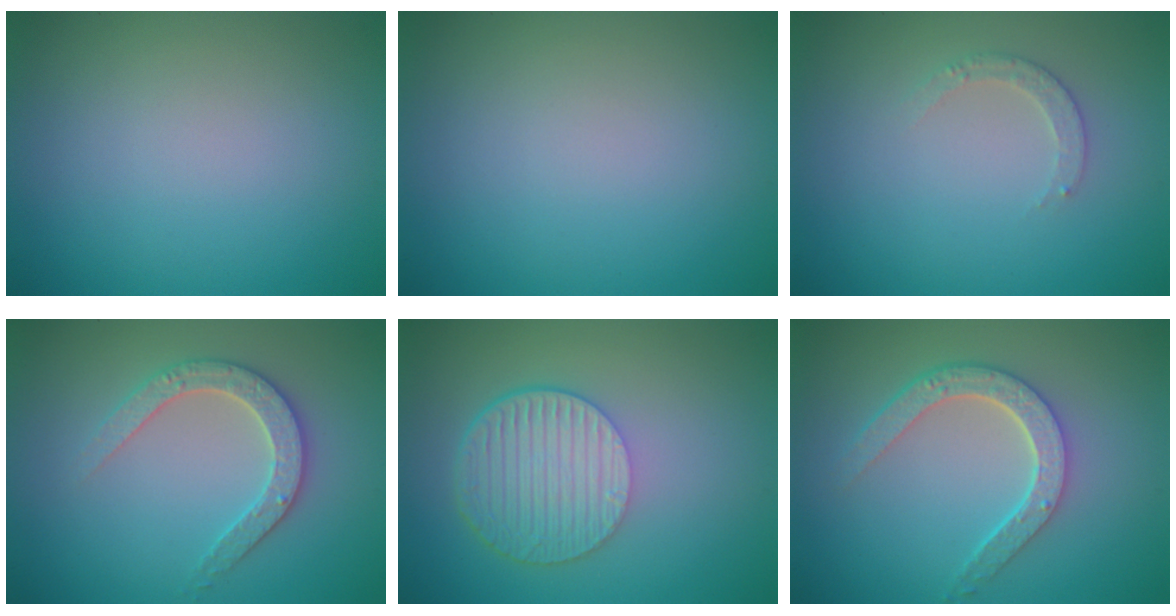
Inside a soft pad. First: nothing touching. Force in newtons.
{"total": 0.0}
{"total": 1.5, "press": 1.5, "slide": 0.2}
{"total": 2.9, "press": 2.9, "slide": 0.5}
{"total": 6.5, "press": 4.5, "slide": 4.7}
{"total": 4.2, "press": 3.3, "slide": 2.6}